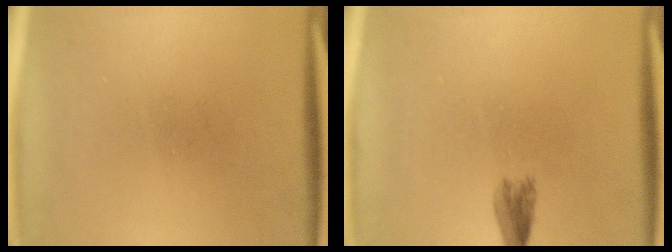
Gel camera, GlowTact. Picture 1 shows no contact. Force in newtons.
{"total": 2.3}